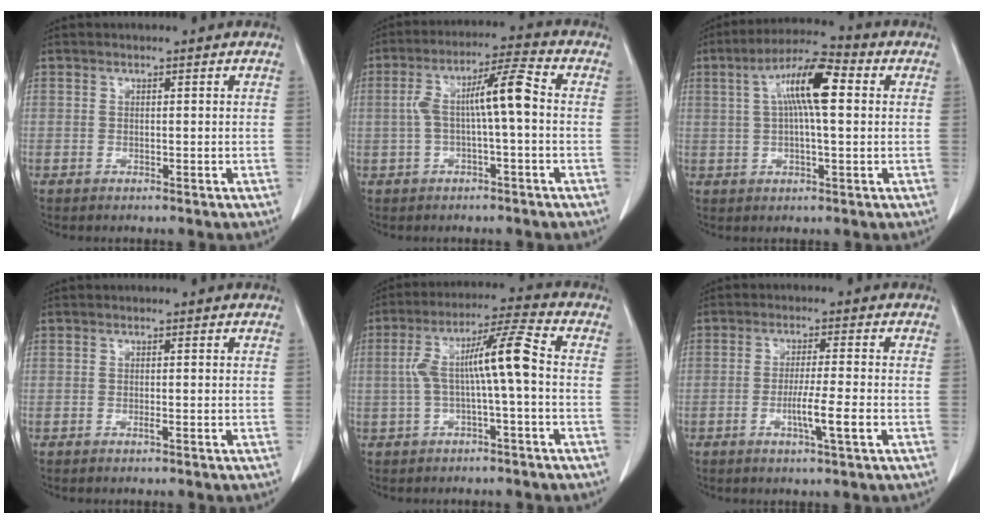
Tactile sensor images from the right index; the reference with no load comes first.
{"total": 8.4, "force": [-0.1, 0.9, 8.4], "torque": [-0.157, 0.033, -0.004]}
{"total": 10.4, "force": [2.3, 1.8, 10.0], "torque": [-0.180, 0.025, 0.034]}
{"total": 0.6, "force": [-0.2, -0.2, 0.5], "torque": [-0.009, -0.001, -0.004]}
{"total": 9.3, "force": [-0.4, 0.4, 9.3], "torque": [-0.177, 0.036, -0.009]}
{"total": 5.6, "force": [-1.8, -0.5, 5.2], "torque": [-0.088, -0.010, -0.031]}